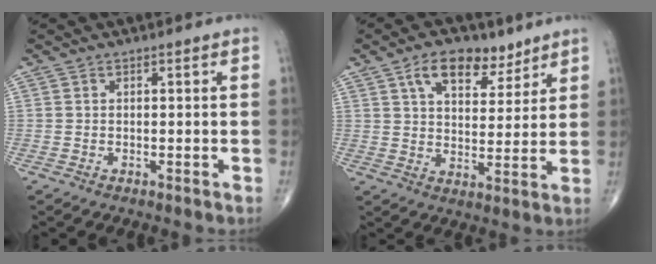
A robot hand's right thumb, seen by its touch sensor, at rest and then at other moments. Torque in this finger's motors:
{"motor_torque": [-0.80, 1.00, 0.62, 0.49, 0.03]}